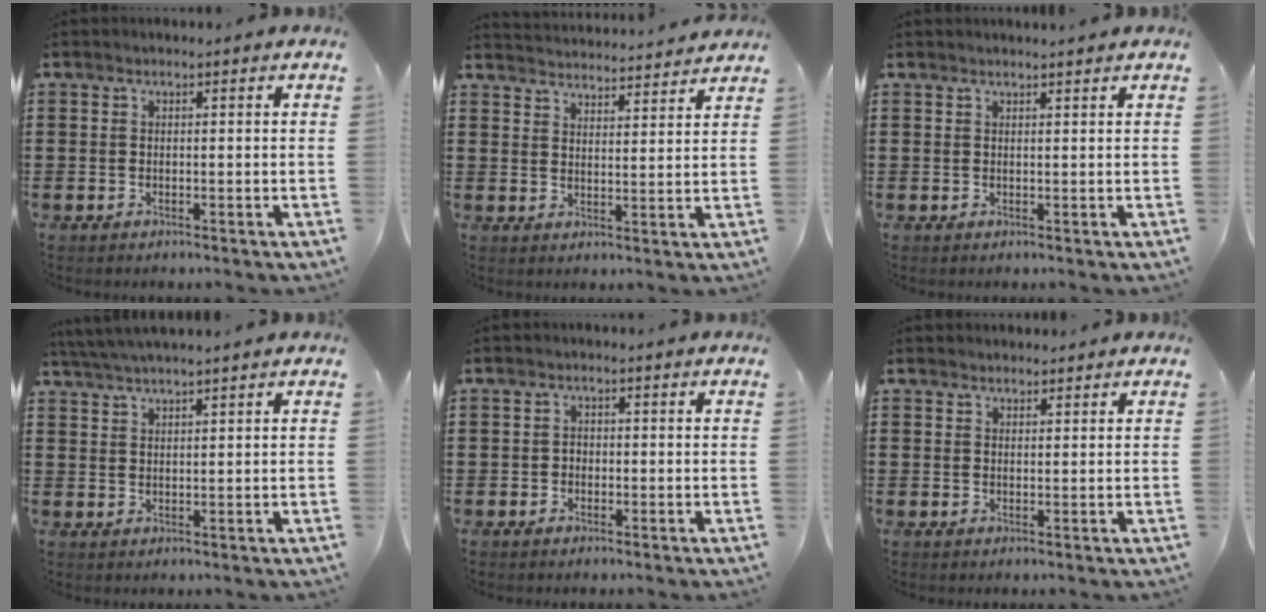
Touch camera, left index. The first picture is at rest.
{"total": 3.8, "force": [3.7, -0.3, -0.2], "torque": [-0.010, -0.025, 0.065]}
{"total": 1.0, "force": [1.0, -0.1, 0.3], "torque": [-0.006, -0.003, 0.020]}
{"total": 3.0, "force": [2.9, -0.5, 0.9], "torque": [-0.026, -0.003, 0.054]}
{"total": 1.1, "force": [-0.5, 0.9, 0.3], "torque": [-0.009, 0.001, -0.012]}
{"total": 1.6, "force": [1.5, 0.6, -0.1], "torque": [-0.002, 0.002, 0.030]}